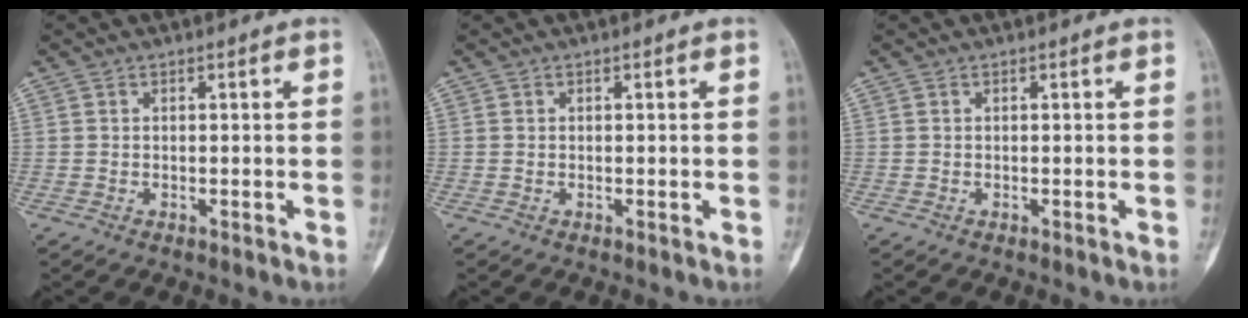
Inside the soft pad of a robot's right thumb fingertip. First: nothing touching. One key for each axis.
{"total": 0.0}
{"total": 0.0}